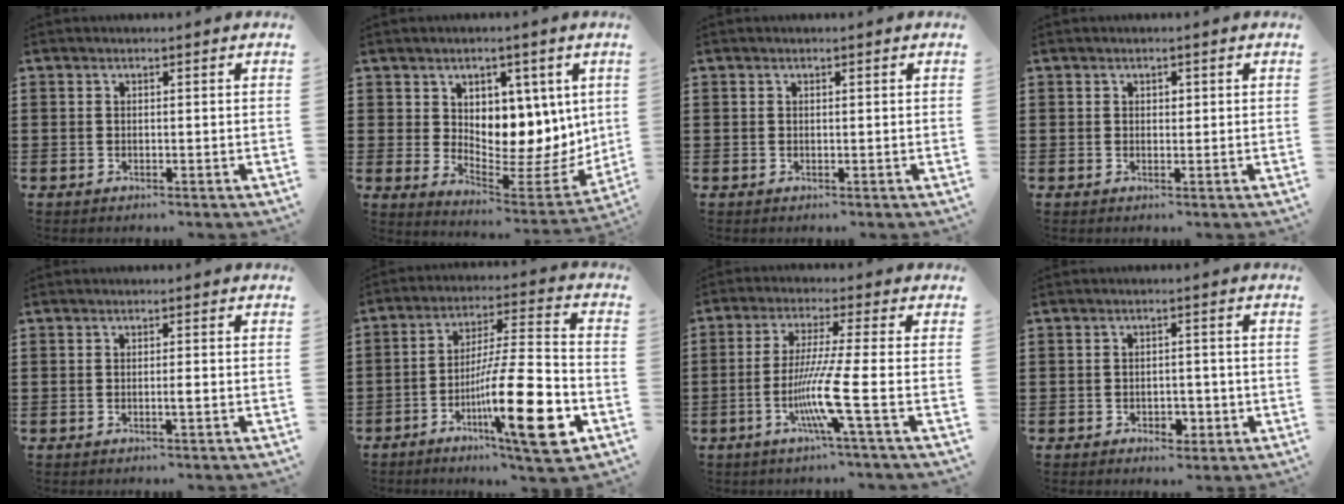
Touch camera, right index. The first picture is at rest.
{"total": 6.2, "force": [4.1, 4.0, 2.3], "torque": [-0.050, -0.048, 0.072]}
{"total": 0.0}
{"total": 0.8, "force": [0.3, 0.6, 0.5], "torque": [-0.011, 0.004, 0.006]}
{"total": 1.2, "force": [-0.3, -0.1, 1.2], "torque": [-0.019, -0.003, -0.006]}
{"total": 18.6, "force": [-7.3, 3.6, 16.8], "torque": [-0.279, 0.005, -0.116]}
{"total": 9.0, "force": [-2.9, -0.8, 8.5], "torque": [-0.179, -0.025, -0.062]}
{"total": 2.8, "force": [-1.4, 1.8, 1.5], "torque": [-0.030, 0.003, -0.028]}